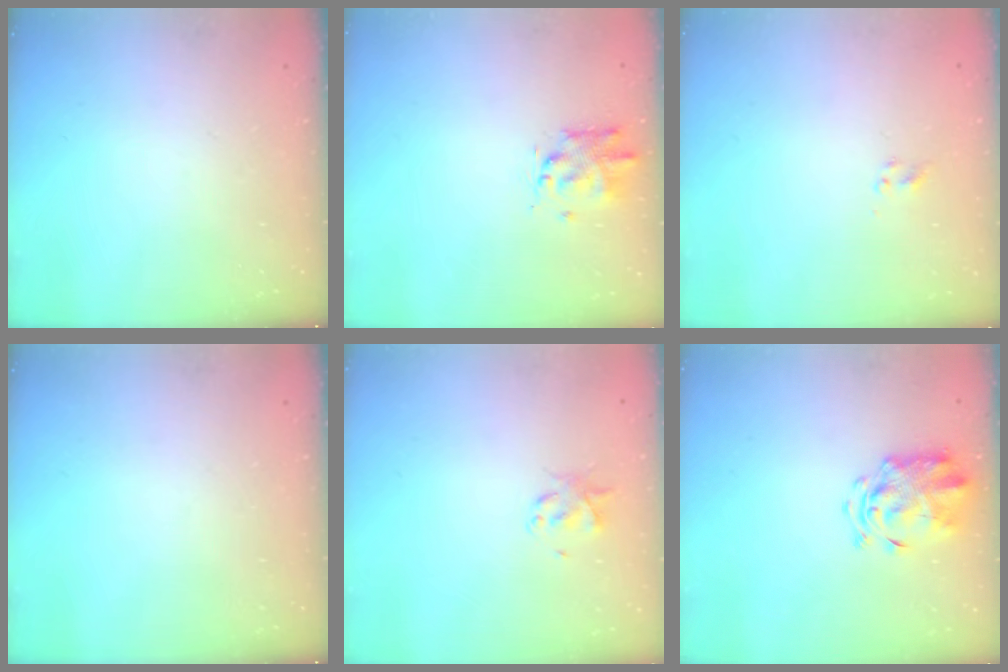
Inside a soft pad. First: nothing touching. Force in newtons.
{"total": 2.6, "press": 2.5, "slide": 0.9}
{"total": 1.9, "press": 1.7, "slide": 0.9}
{"total": 0.0}
{"total": 2.1, "press": 2.1, "slide": 0.4}
{"total": 3.9, "press": 3.7, "slide": 1.1}